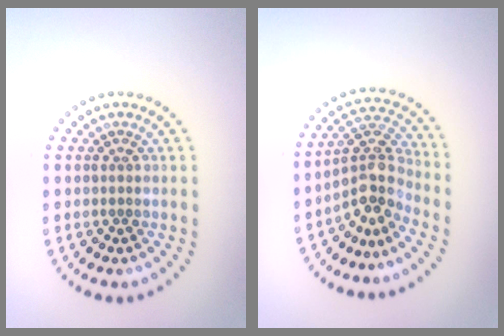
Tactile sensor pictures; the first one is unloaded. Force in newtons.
{"total": 4.0, "press": 2.9, "slide": 2.8}